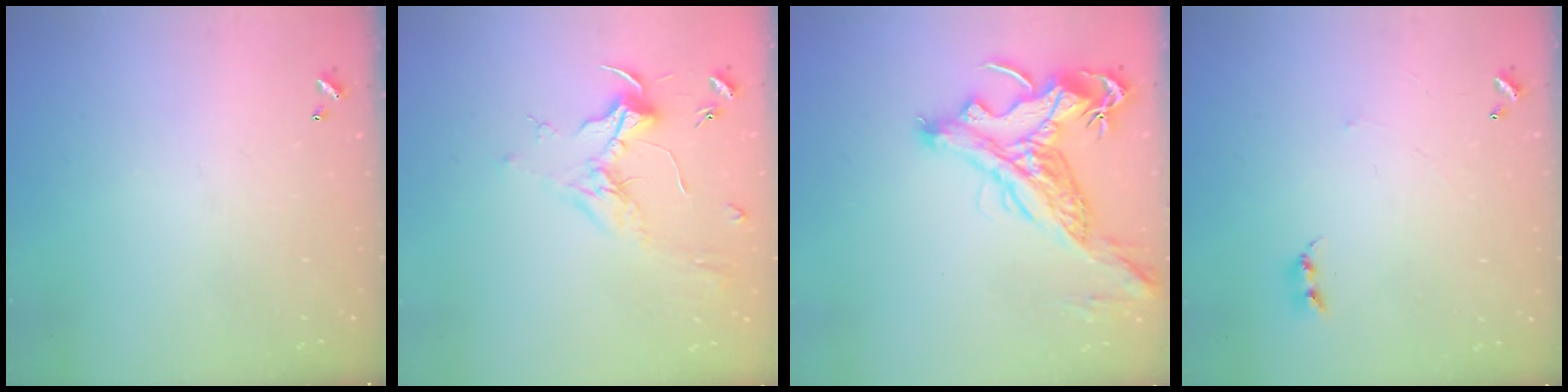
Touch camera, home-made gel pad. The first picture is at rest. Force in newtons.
{"total": 1.8, "press": 1.6, "slide": 0.7}
{"total": 4.5, "press": 4.3, "slide": 1.3}
{"total": 2.4, "press": 2.4, "slide": 0.4}